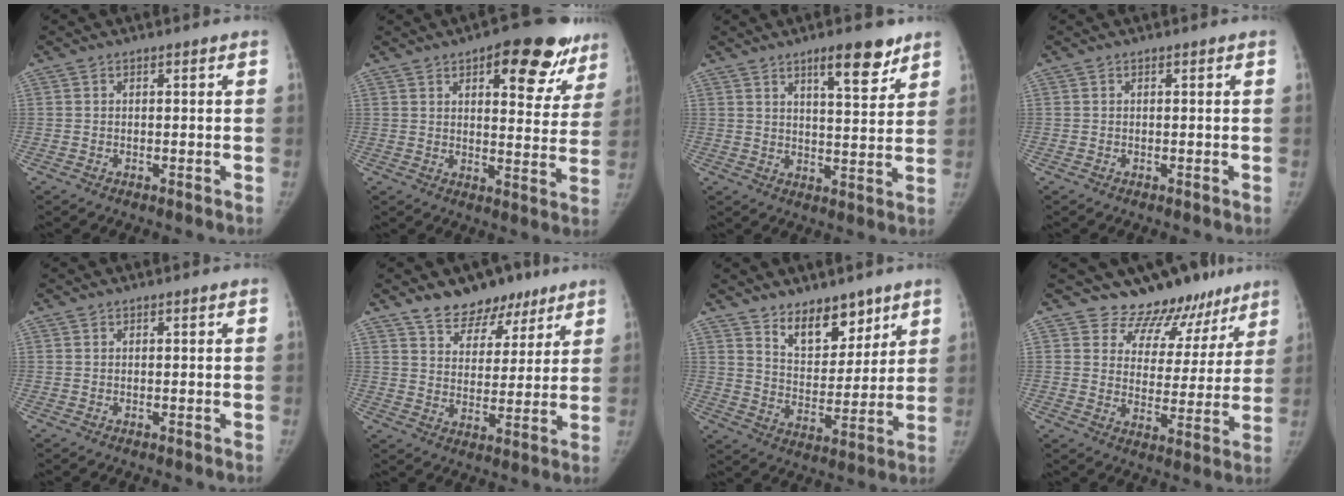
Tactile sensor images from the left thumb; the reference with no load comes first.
{"total": 17.7, "force": [10.2, 7.4, 12.4], "torque": [-0.096, -0.036, 0.130]}
{"total": 9.3, "force": [6.2, 2.6, 6.4], "torque": [-0.074, -0.040, 0.094]}
{"total": 0.0}
{"total": 0.0}
{"total": 11.3, "force": [8.2, 6.8, 3.8], "torque": [-0.007, -0.042, 0.131]}
{"total": 11.0, "force": [7.8, 5.7, 5.2], "torque": [-0.044, -0.060, 0.137]}
{"total": 12.5, "force": [10.7, 6.4, 1.2], "torque": [0.042, -0.082, 0.134]}